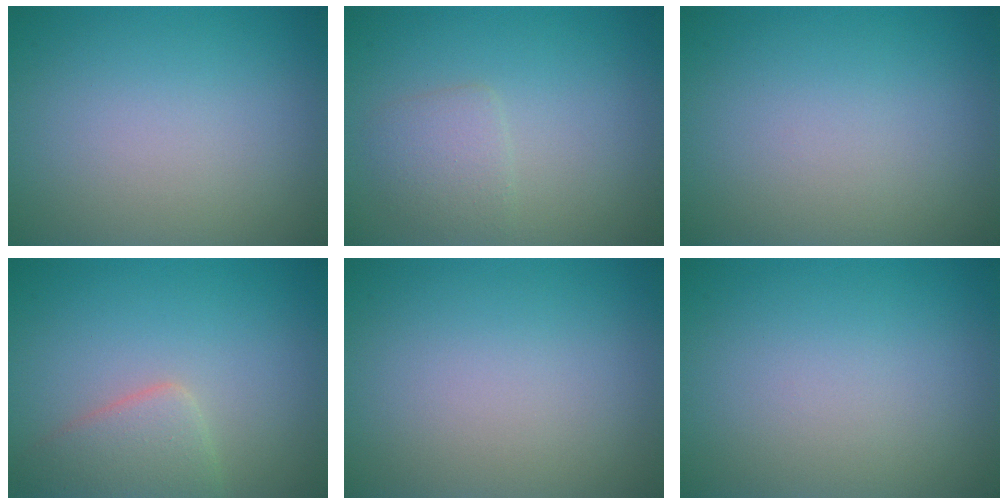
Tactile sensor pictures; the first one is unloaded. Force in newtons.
{"total": 1.9, "press": 1.9, "slide": 0.0}
{"total": 0.0}
{"total": 2.5, "press": 2.5, "slide": 0.2}
{"total": 0.0}
{"total": 0.0}